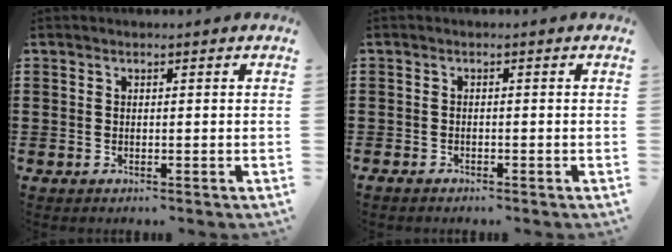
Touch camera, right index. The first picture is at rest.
{"total": 0.7, "force": [-0.6, 0.4, 0.1], "torque": [-0.004, 0.001, -0.013]}